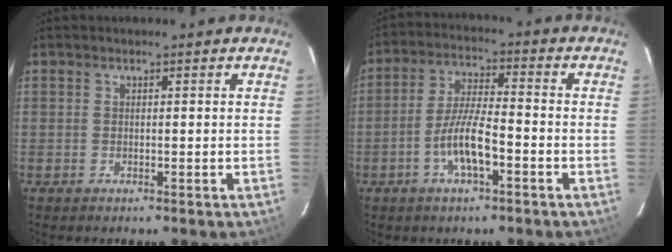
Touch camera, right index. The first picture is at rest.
{"total": 7.9, "force": [-3.4, 1.8, 6.9], "torque": [-0.142, 0.004, -0.061]}